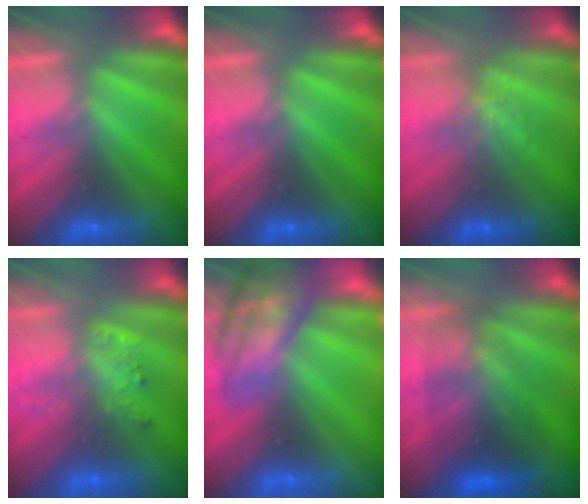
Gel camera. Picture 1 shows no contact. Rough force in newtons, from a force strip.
{"total": 0.0}
{"total": 1.2}
{"total": 1.7}
{"total": 8.0}
{"total": 3.3}